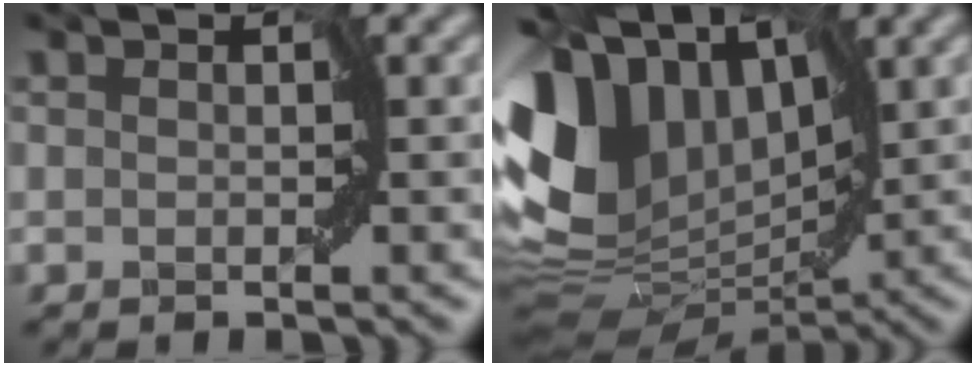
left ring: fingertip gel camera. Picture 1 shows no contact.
{"total": 11.1, "force": [2.7, 7.1, 8.0], "torque": [-0.184, 0.007, 0.056]}